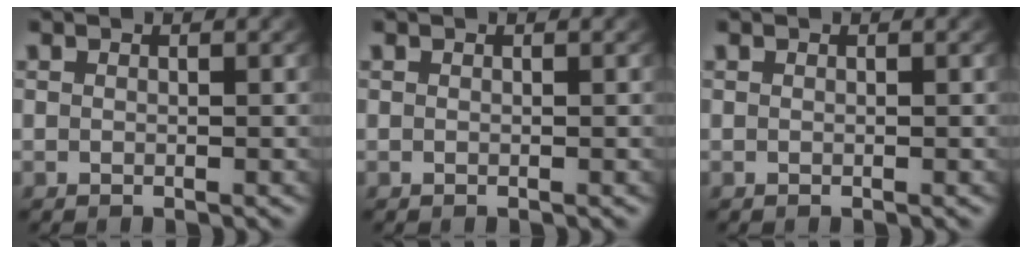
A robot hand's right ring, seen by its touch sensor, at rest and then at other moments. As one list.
[{"total": 0.0}, {"total": 0.0}]